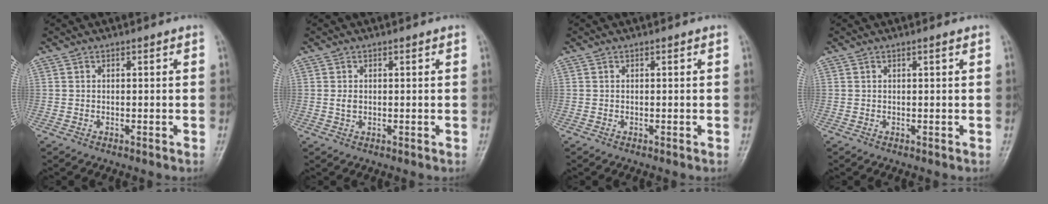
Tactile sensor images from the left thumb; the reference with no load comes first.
{"total": 1.4, "force": [0.3, 1.0, 0.9], "torque": [-0.014, -0.002, 0.007]}
{"total": 0.0}
{"total": 0.6, "force": [0.5, 0.0, 0.4], "torque": [-0.008, -0.002, 0.008]}